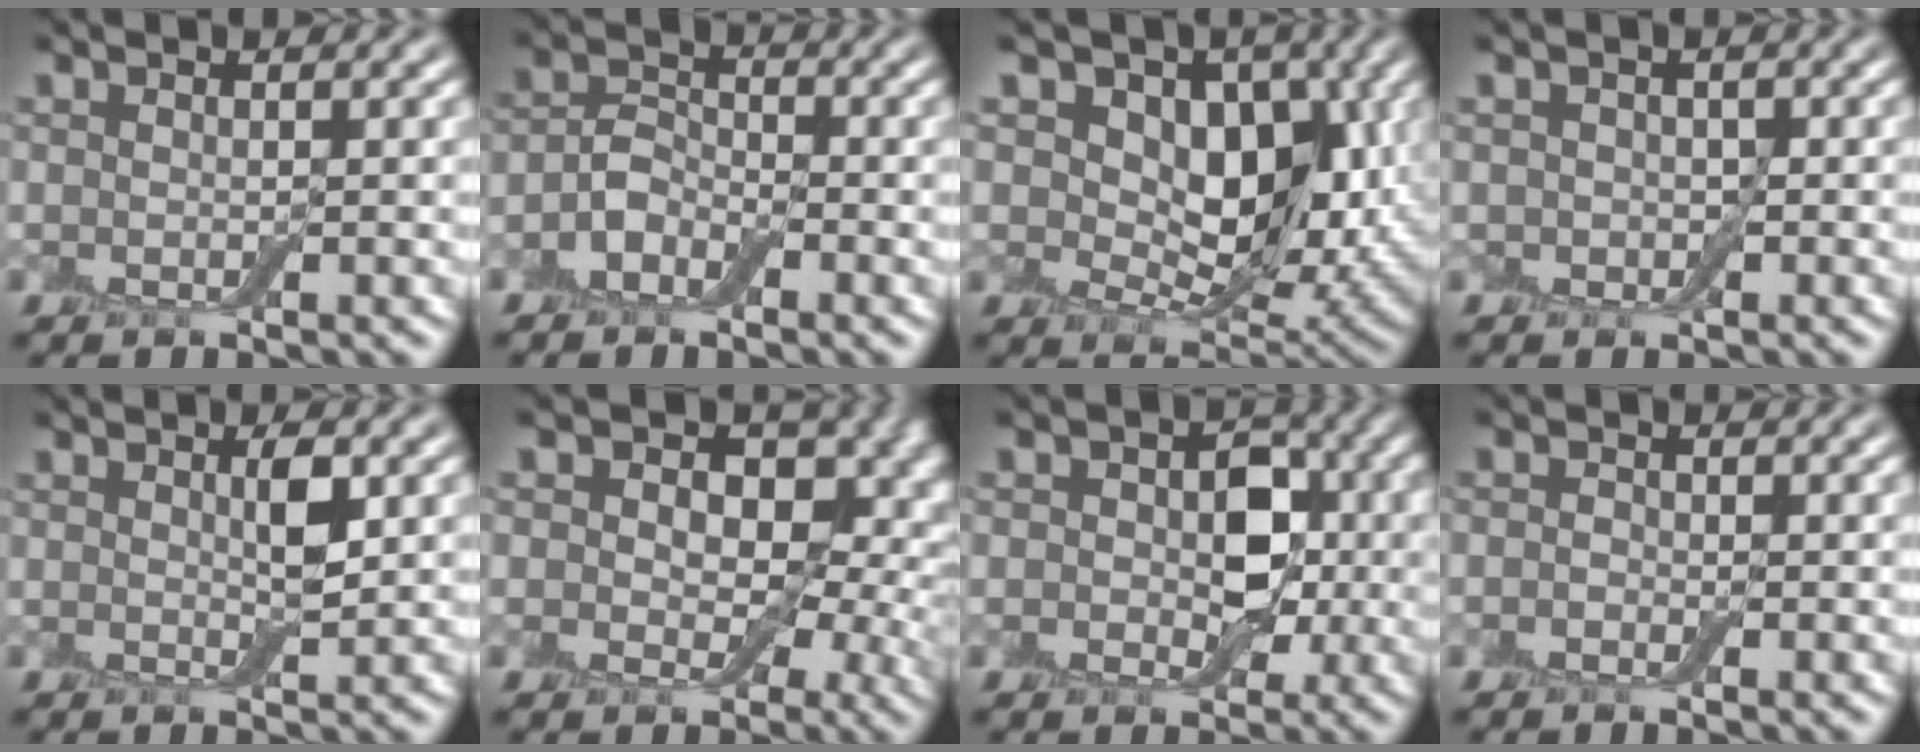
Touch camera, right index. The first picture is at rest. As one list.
[{"total": 2.4, "force": [-1.6, 1.5, 1.1], "torque": [-0.021, 0.009, -0.036]}, {"total": 11.3, "force": [4.4, 7.1, 7.6], "torque": [-0.119, 0.007, 0.039]}, {"total": 1.4, "force": [-0.1, 1.3, 0.6], "torque": [-0.007, 0.000, -0.009]}, {"total": 1.5, "force": [0.6, 0.4, 1.4], "torque": [-0.026, 0.000, 0.012]}, {"total": 11.5, "force": [3.6, 7.5, 7.9], "torque": [-0.089, 0.028, 0.041]}, {"total": 5.1, "force": [0.0, 3.7, 3.4], "torque": [-0.023, 0.002, -0.013]}, {"total": 0.8, "force": [-0.5, 0.6, 0.1], "torque": [0.005, 0.000, -0.014]}]